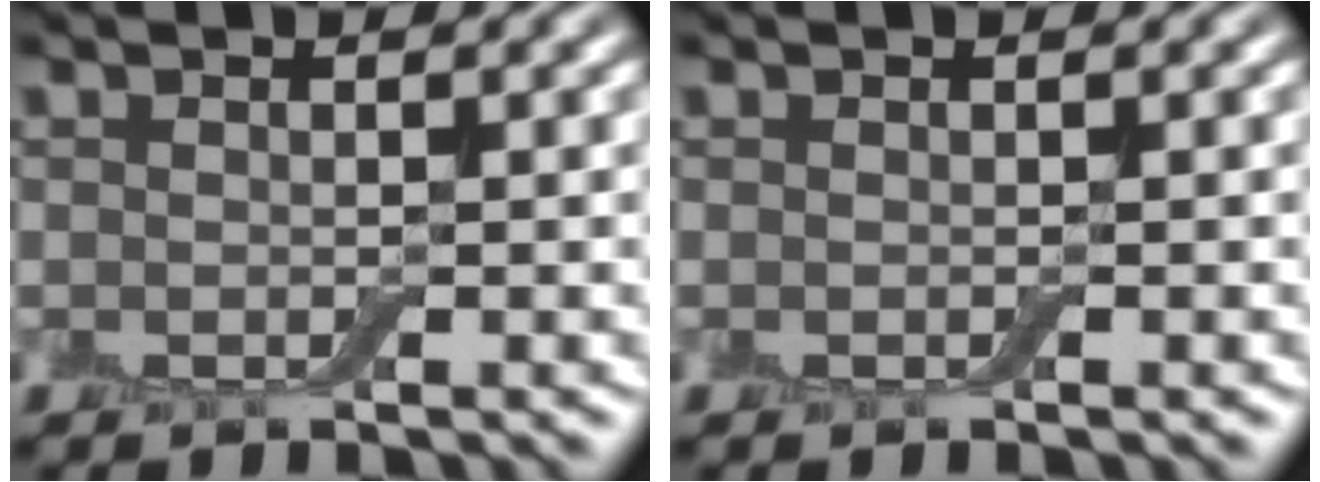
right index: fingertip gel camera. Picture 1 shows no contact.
{"total": 0.0}